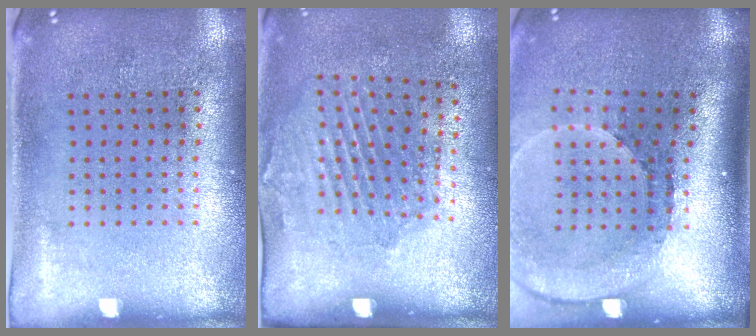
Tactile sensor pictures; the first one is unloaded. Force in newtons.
{"total": 1.9, "press": 1.2, "slide": 1.5}
{"total": 2.7, "press": 1.8, "slide": 1.9}